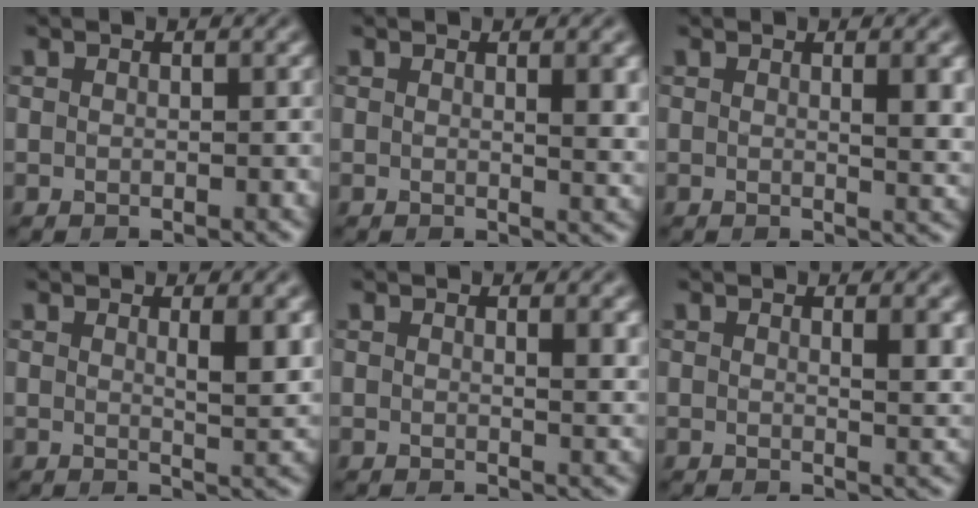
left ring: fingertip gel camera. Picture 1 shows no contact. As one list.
[{"total": 3.0, "force": [0.7, 0.9, 2.8], "torque": [-0.028, -0.002, 0.011]}, {"total": 3.4, "force": [0.8, 1.0, 3.1], "torque": [-0.032, -0.001, 0.011]}, {"total": 3.0, "force": [1.1, 0.8, 2.6], "torque": [-0.031, -0.005, 0.019]}, {"total": 2.0, "force": [0.9, 0.6, 1.7], "torque": [-0.013, -0.001, 0.012]}, {"total": 2.6, "force": [1.0, 0.8, 2.2], "torque": [-0.020, -0.003, 0.016]}]